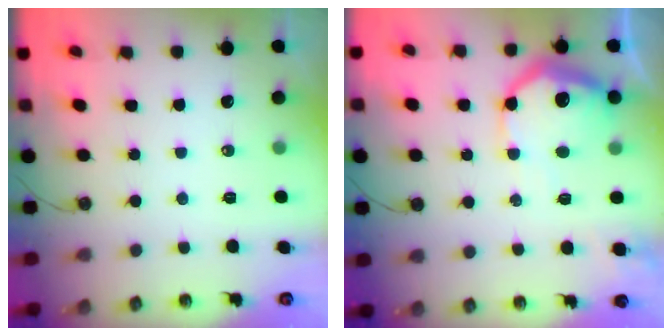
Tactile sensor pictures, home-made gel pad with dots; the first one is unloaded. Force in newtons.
{"total": 17.8, "press": 17.8, "slide": 1.4}